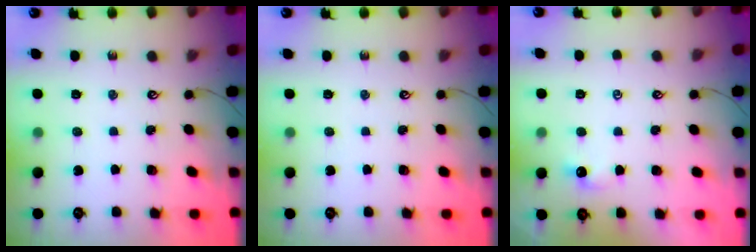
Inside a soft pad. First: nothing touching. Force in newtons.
{"total": 0.0}
{"total": 0.9, "press": 0.8, "slide": 0.4}